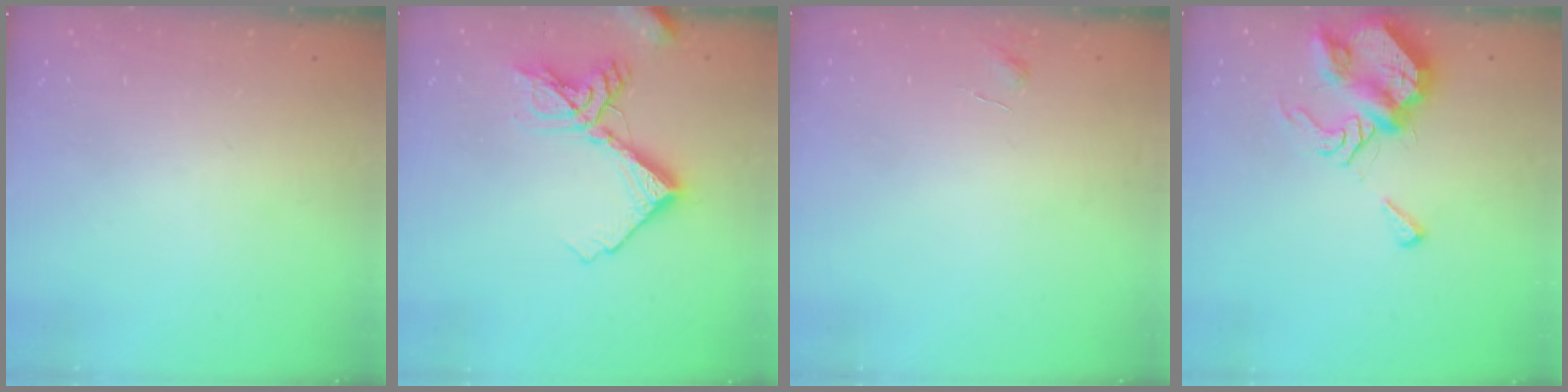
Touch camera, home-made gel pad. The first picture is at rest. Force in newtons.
{"total": 13.7, "press": 13.6, "slide": 1.5}
{"total": 3.9, "press": 3.9, "slide": 0.3}
{"total": 8.2, "press": 8.1, "slide": 1.0}